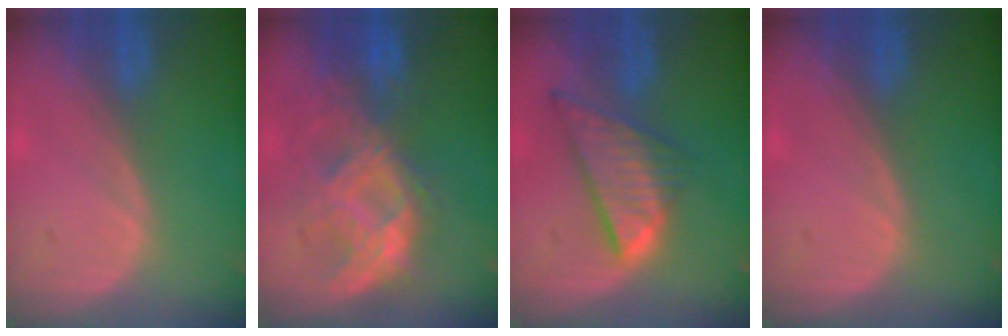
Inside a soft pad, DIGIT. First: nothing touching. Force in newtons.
{"total": 8.8, "press": 8.6, "slide": 2.1}
{"total": 8.7, "press": 7.4, "slide": 4.6}
{"total": 0.0}